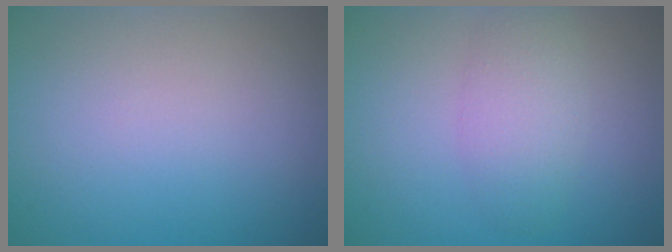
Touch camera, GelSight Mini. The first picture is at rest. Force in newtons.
{"total": 3.2, "press": 3.2, "slide": 0.1}